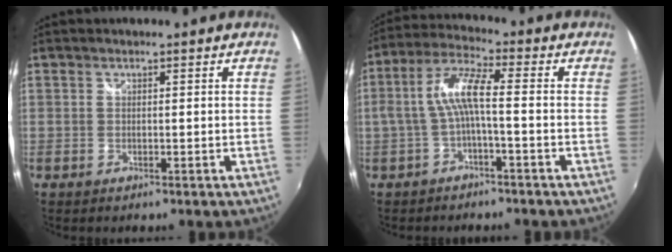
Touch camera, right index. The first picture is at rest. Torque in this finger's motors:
{"motor_torque": [1.17, -0.53, 0.63, 0.15]}